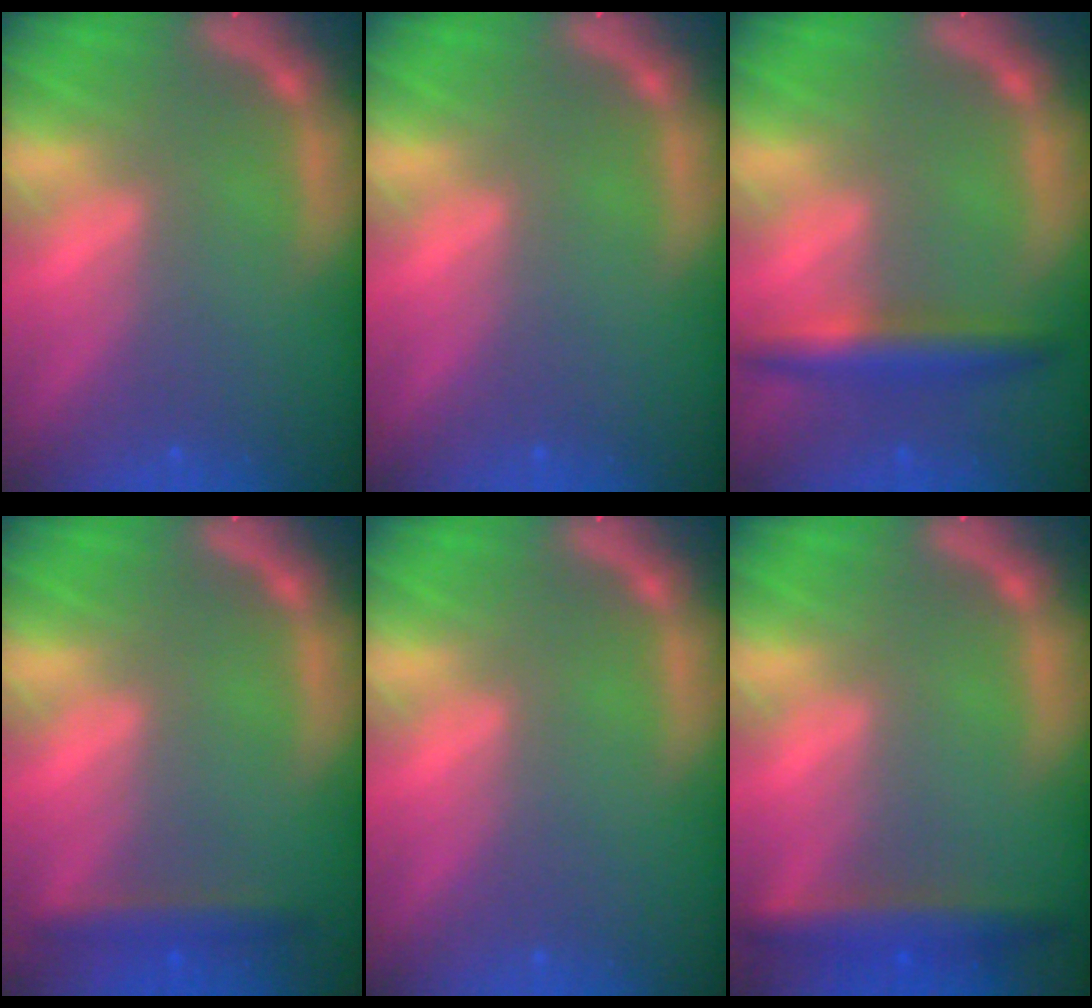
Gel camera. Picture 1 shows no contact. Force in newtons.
{"total": 0.0}
{"total": 4.0}
{"total": 2.4}
{"total": 0.0}
{"total": 4.0}